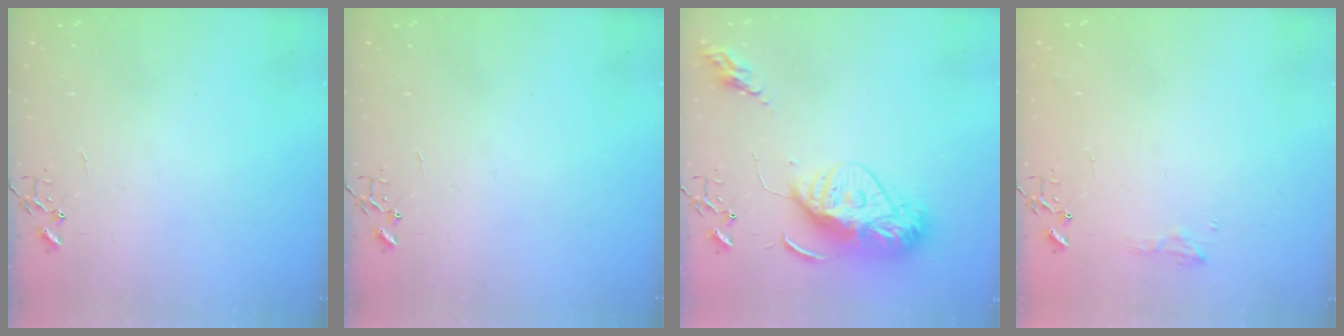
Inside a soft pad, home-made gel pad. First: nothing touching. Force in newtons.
{"total": 0.0}
{"total": 15.7, "press": 15.6, "slide": 1.4}
{"total": 7.6, "press": 7.6, "slide": 0.8}